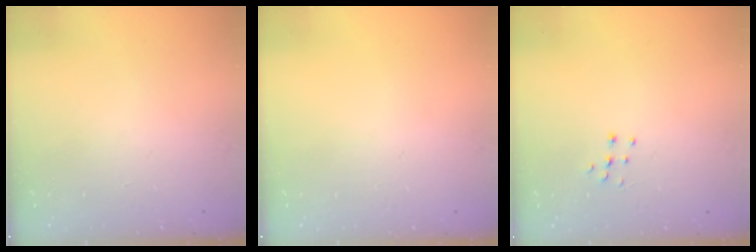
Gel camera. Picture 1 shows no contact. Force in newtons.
{"total": 0.0}
{"total": 3.7, "press": 3.7, "slide": 0.2}